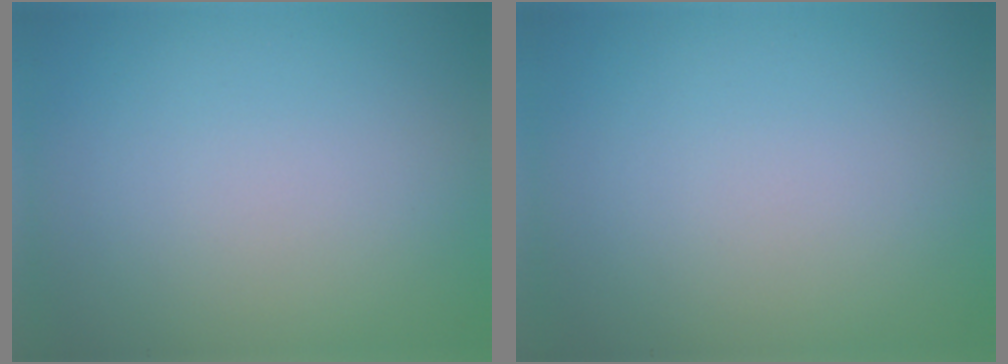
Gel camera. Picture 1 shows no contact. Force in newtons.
{"total": 0.0}